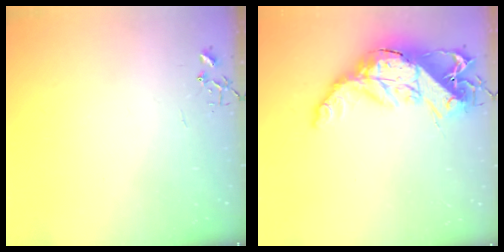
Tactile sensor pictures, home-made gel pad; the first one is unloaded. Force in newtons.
{"total": 19.6, "press": 19.6, "slide": 1.2}